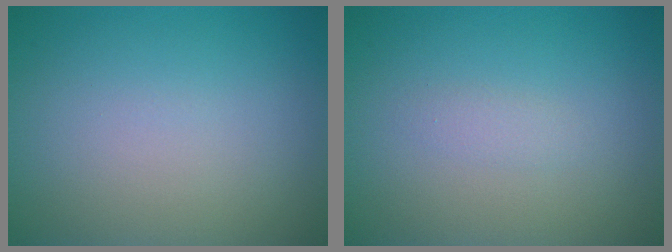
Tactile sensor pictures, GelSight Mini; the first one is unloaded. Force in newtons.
{"total": 0.9, "press": 0.9, "slide": 0.0}